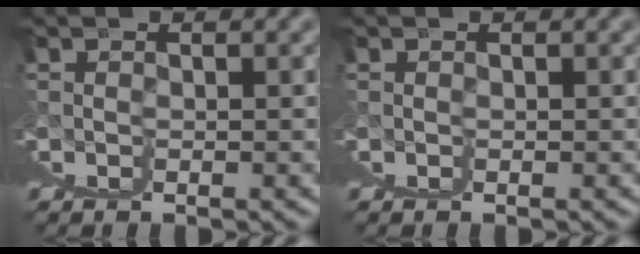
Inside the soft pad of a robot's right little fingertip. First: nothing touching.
{"total": 0.0}